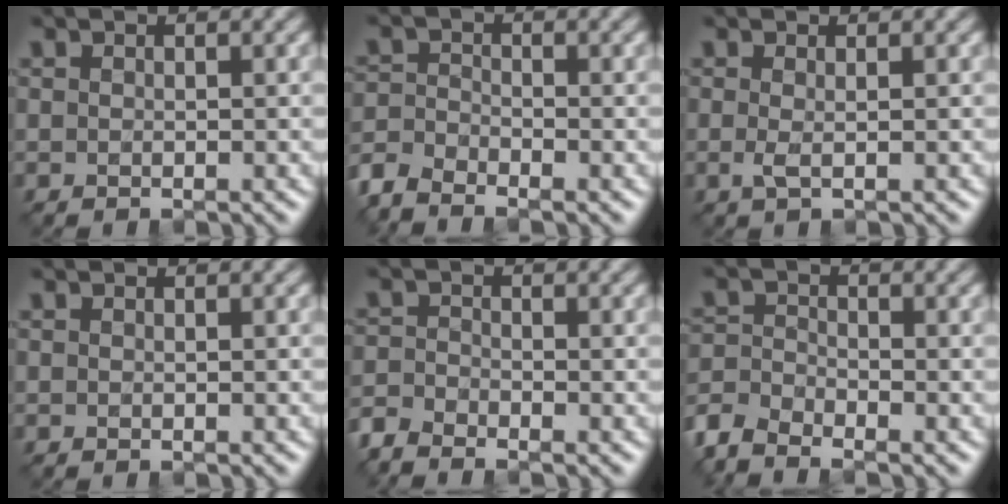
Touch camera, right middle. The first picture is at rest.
{"total": 3.6, "force": [-3.1, 1.1, 1.4], "torque": [-0.032, -0.008, -0.076]}
{"total": 1.1, "force": [0.0, 0.2, 1.1], "torque": [-0.025, -0.003, -0.001]}
{"total": 0.0}
{"total": 2.5, "force": [-2.3, 0.6, 0.8], "torque": [-0.020, -0.008, -0.061]}
{"total": 4.0, "force": [-3.3, 1.4, 1.7], "torque": [-0.037, -0.006, -0.081]}